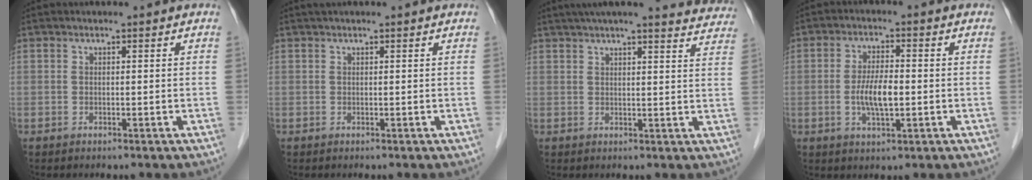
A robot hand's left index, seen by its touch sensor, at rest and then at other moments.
{"total": 1.3, "force": [1.1, 0.1, 0.7], "torque": [-0.010, 0.021, 0.019]}
{"total": 20.4, "force": [18.8, 1.9, 7.7], "torque": [-0.107, -0.013, 0.220]}
{"total": 5.5, "force": [-1.0, 1.5, 5.2], "torque": [-0.107, -0.004, -0.017]}